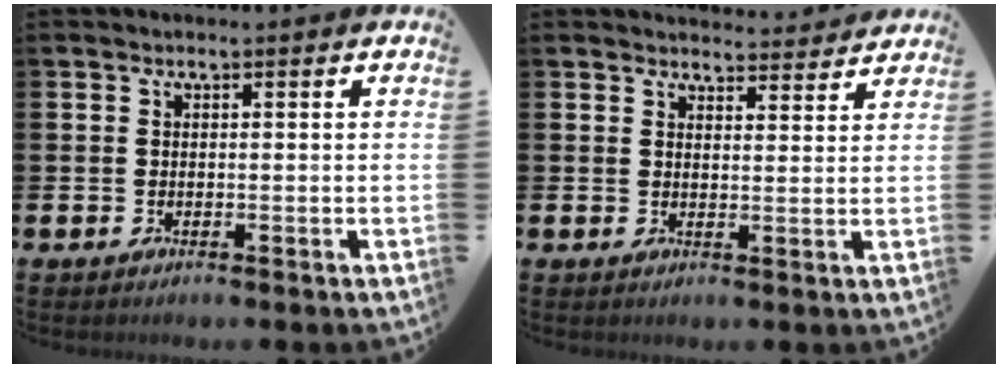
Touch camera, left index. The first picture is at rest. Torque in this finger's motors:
{"motor_torque": [0.44, -1.70, 0.03, 0.00]}